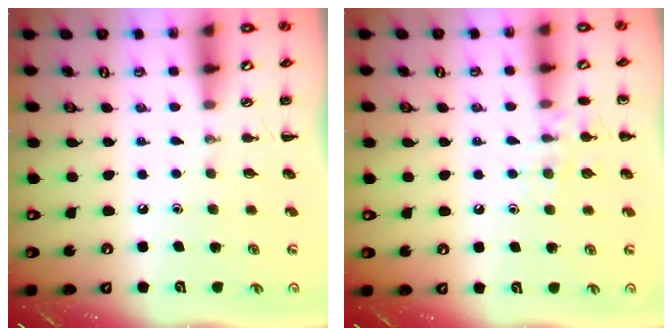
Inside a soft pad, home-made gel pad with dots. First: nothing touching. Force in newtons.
{"total": 8.5, "press": 8.4, "slide": 1.4}